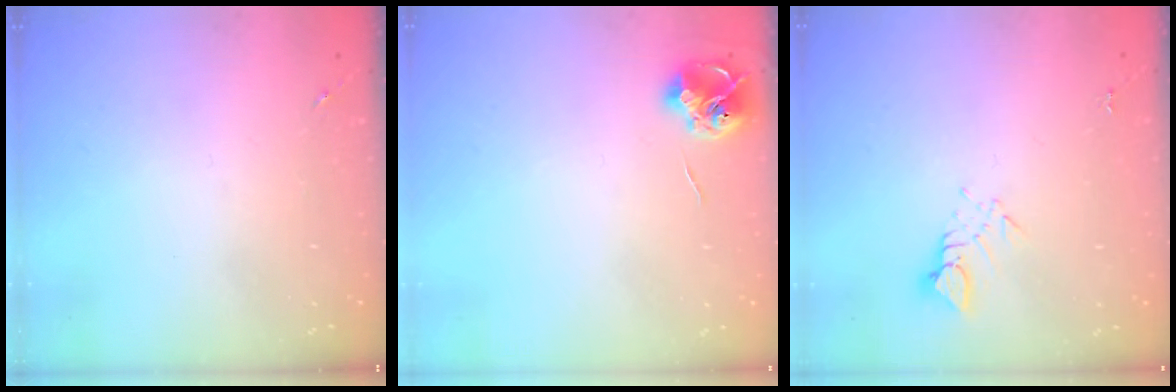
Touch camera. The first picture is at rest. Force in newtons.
{"total": 7.3, "press": 7.3, "slide": 0.6}
{"total": 3.1, "press": 3.1, "slide": 0.1}